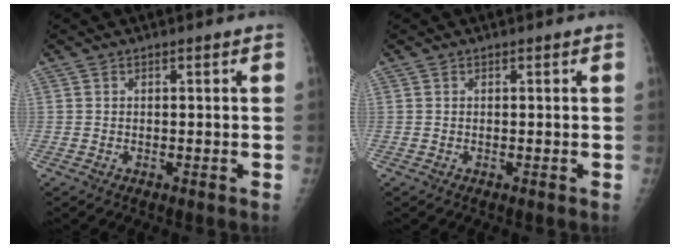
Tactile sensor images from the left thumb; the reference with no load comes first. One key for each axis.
{"total": 0.0}